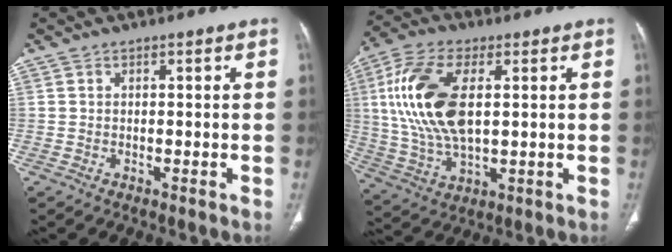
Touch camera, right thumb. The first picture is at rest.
{"total": 17.2, "force": [3.0, 8.6, 14.6], "torque": [-0.306, -0.001, 0.060]}